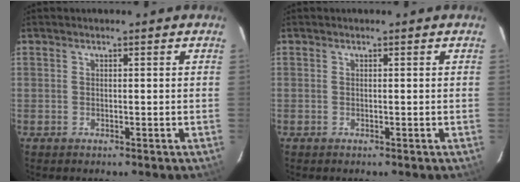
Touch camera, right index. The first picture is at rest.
{"total": 0.0}